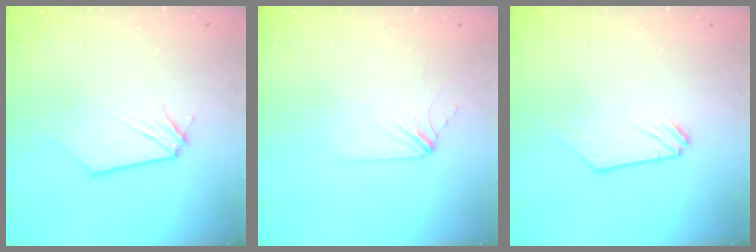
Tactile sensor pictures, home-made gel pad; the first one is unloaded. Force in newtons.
{"total": 2.8, "press": 2.8, "slide": 0.4}
{"total": 0.0}